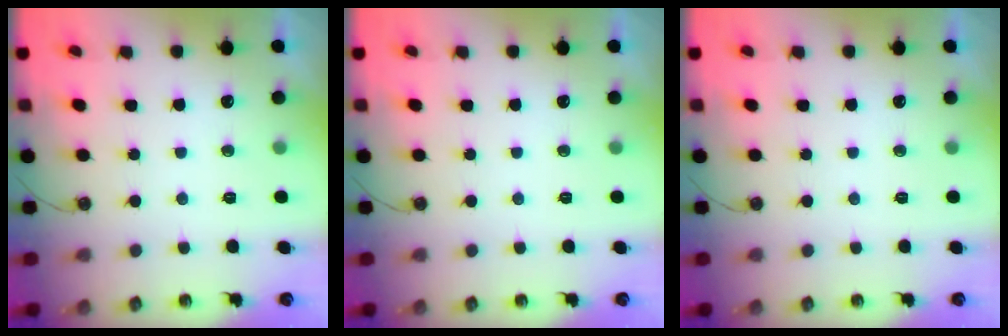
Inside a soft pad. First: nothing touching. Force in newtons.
{"total": 0.0}
{"total": 0.0}